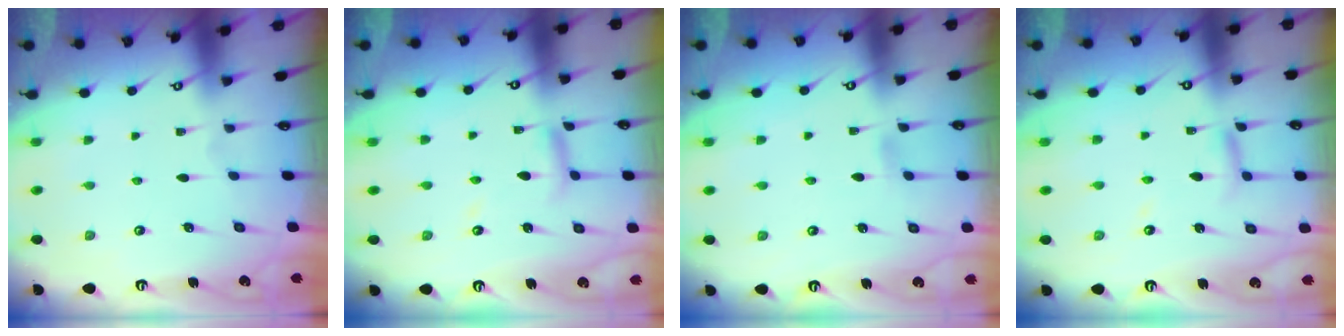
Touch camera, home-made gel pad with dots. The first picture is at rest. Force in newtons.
{"total": 7.1, "press": 7.1, "slide": 0.5}
{"total": 2.8, "press": 2.8, "slide": 0.2}
{"total": 5.0, "press": 5.0, "slide": 0.4}